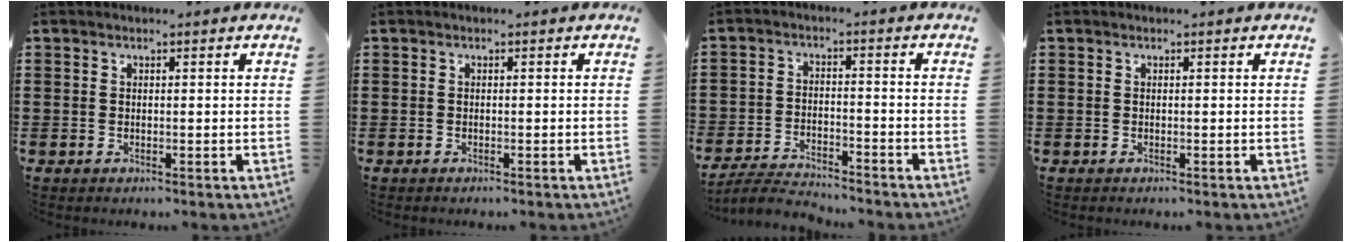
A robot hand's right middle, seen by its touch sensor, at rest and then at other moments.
{"total": 0.0}
{"total": 4.3, "force": [-4.2, 0.6, 0.7], "torque": [-0.022, 0.003, -0.089]}
{"total": 0.0}